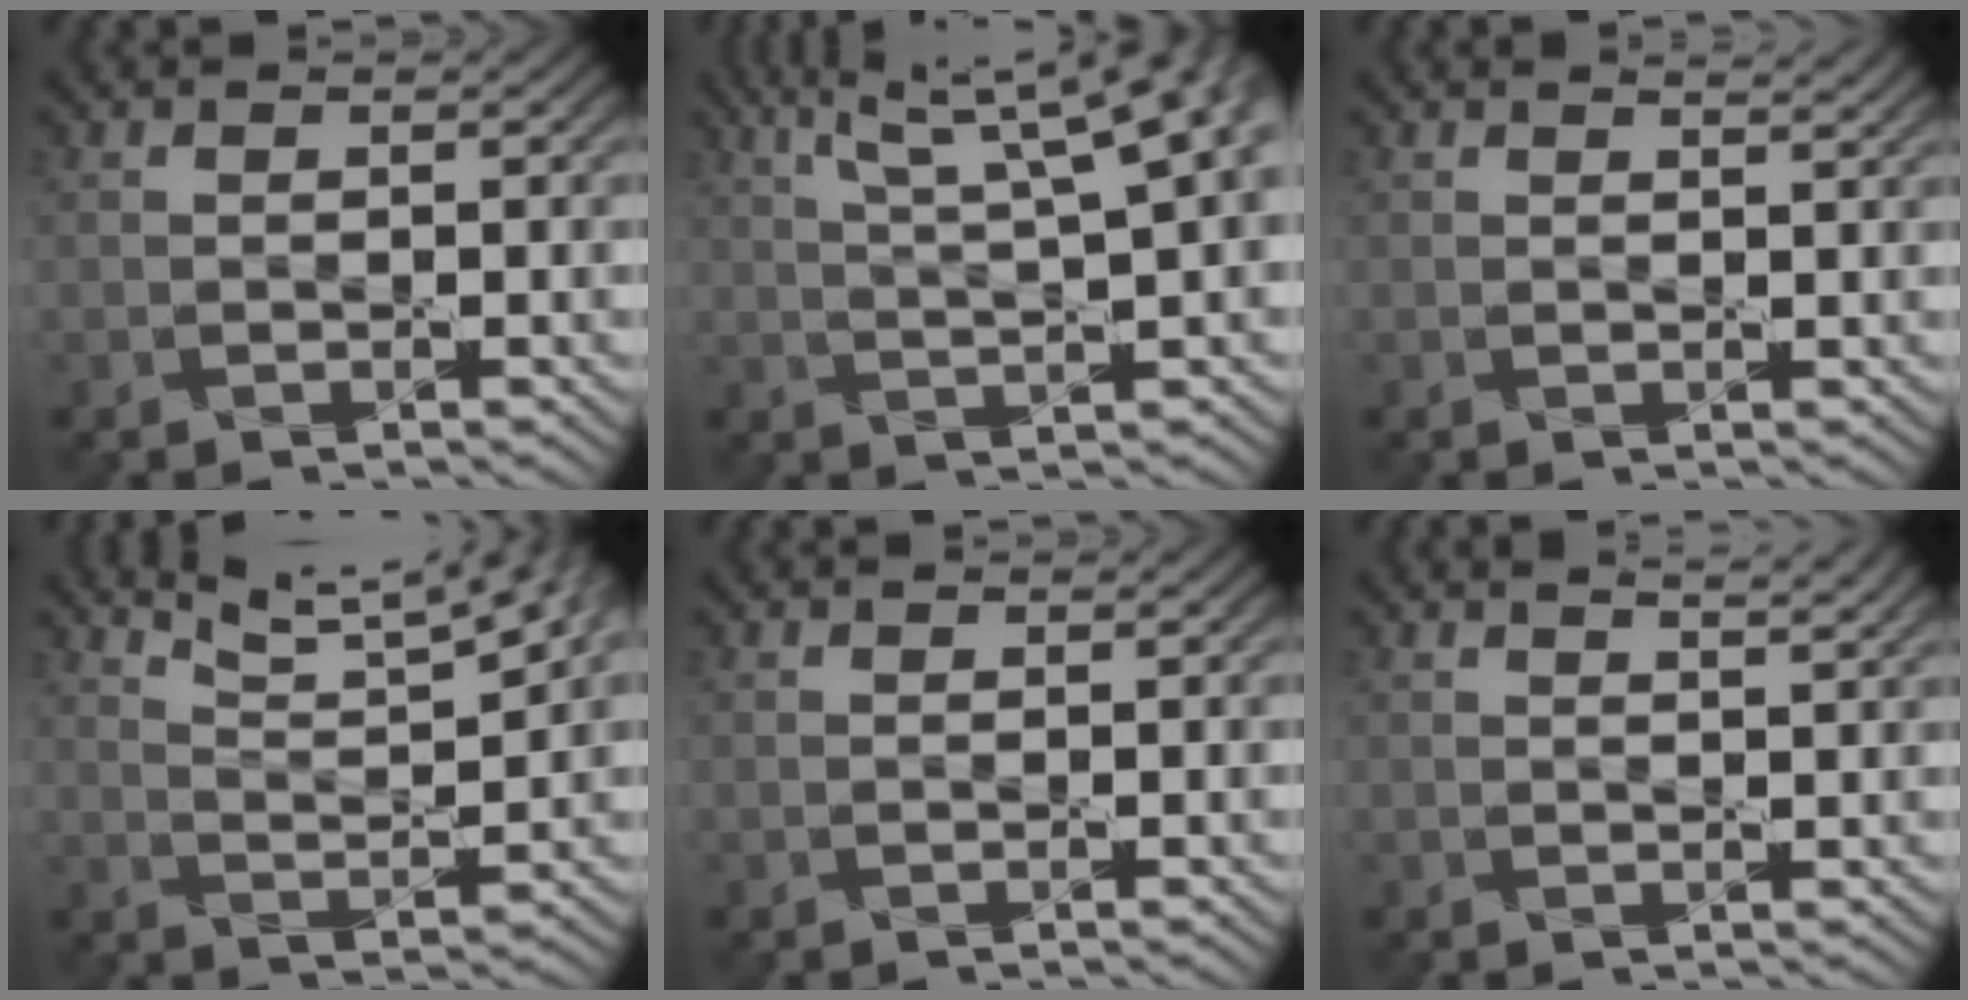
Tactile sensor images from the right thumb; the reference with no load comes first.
{"total": 14.5, "force": [6.5, 4.4, 12.2], "torque": [-0.165, 0.056, 0.084]}
{"total": 1.3, "force": [1.3, 0.2, 0.3], "torque": [-0.008, -0.007, 0.009]}
{"total": 9.1, "force": [6.8, 1.8, 5.9], "torque": [-0.098, 0.001, 0.107]}
{"total": 0.0}
{"total": 2.6, "force": [2.1, 0.7, 1.3], "torque": [-0.005, 0.000, 0.008]}